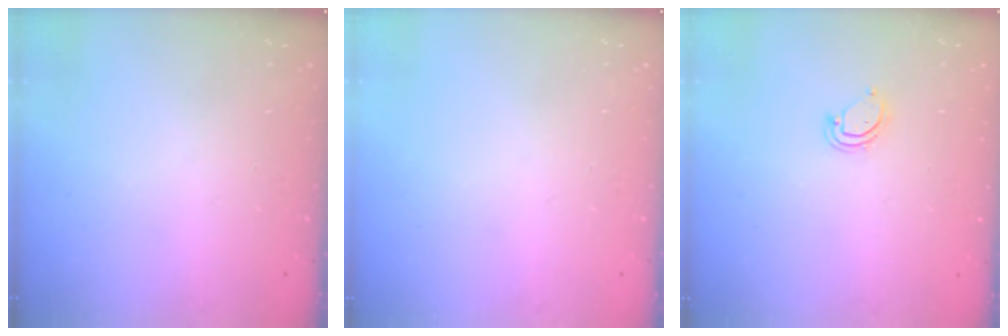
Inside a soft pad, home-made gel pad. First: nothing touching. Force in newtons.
{"total": 0.0}
{"total": 3.1, "press": 3.1, "slide": 0.2}